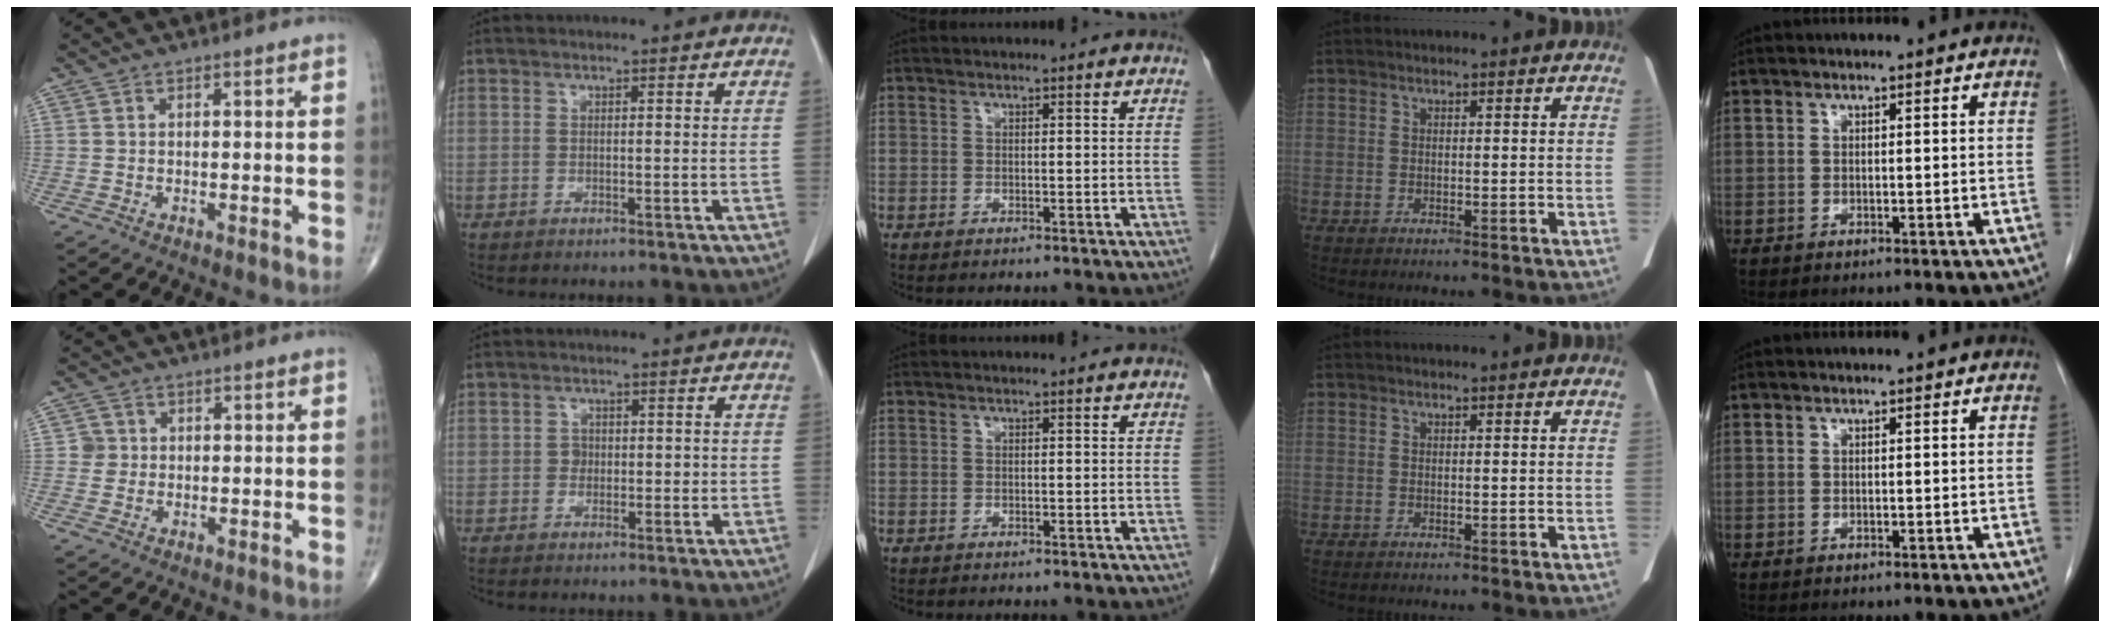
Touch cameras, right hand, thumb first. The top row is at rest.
{"thumb": {"total": 2.2, "force": [0.1, 2.2, 0.0], "torque": [0.016, 0.006, -0.002]}, "index": {"total": 1.6, "force": [-0.1, 1.4, 0.7], "torque": [-0.003, 0.008, 0.000]}}